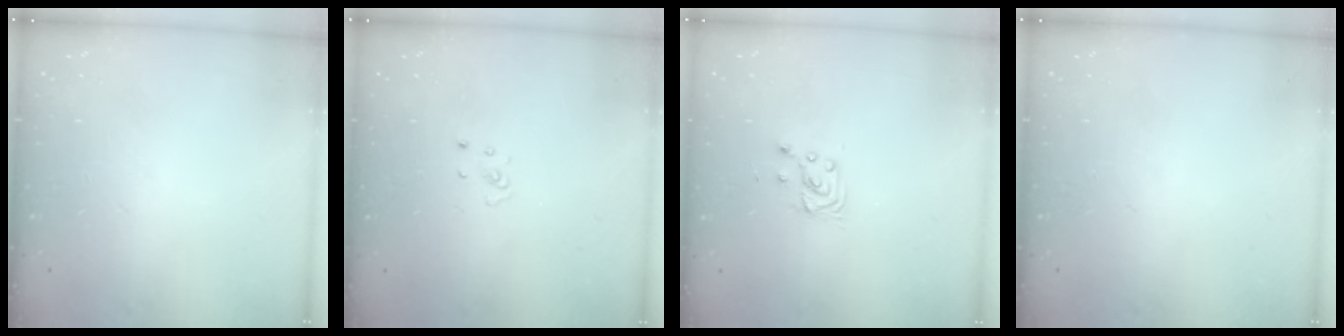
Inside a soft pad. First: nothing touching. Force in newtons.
{"total": 2.3, "press": 2.3, "slide": 0.2}
{"total": 2.9, "press": 2.9, "slide": 0.4}
{"total": 0.0}